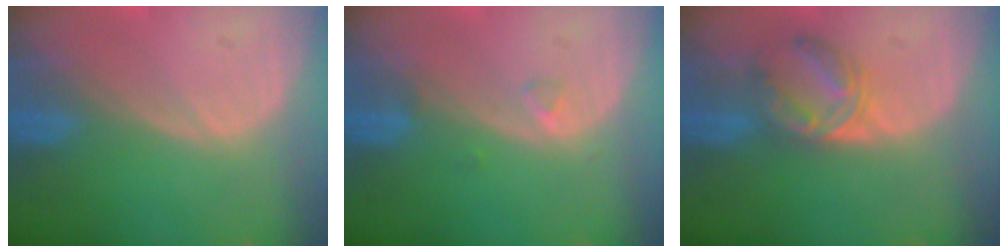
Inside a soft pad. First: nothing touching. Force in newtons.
{"total": 1.0, "press": 1.0, "slide": 0.2}
{"total": 5.5, "press": 5.4, "slide": 1.0}